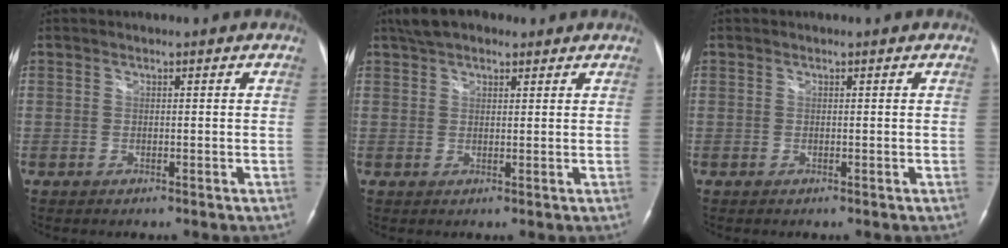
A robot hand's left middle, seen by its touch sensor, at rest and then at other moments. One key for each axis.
{"total": 6.1, "fx": 4.5, "fy": 2.7, "fz": 3.2, "tx": -0.057, "ty": 0.029, "tz": 0.077}
{"total": 0.0}